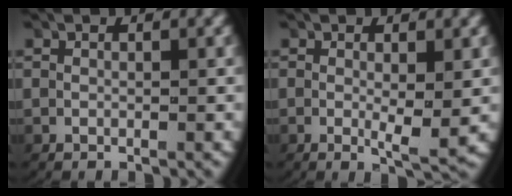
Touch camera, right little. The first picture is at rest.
{"total": 2.5, "force": [-0.1, 0.5, 2.5], "torque": [-0.050, -0.018, 0.003]}